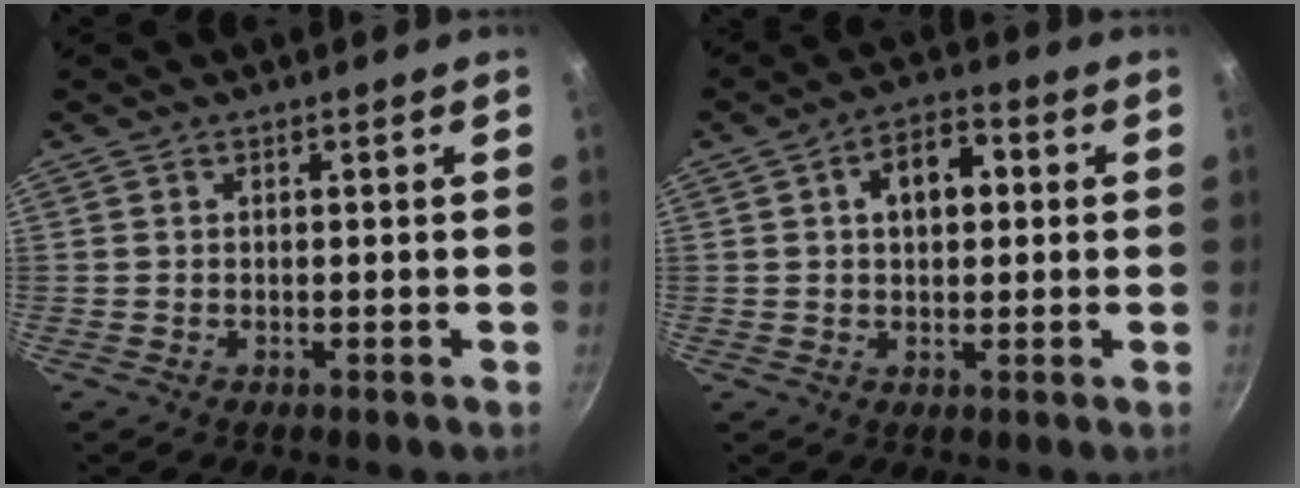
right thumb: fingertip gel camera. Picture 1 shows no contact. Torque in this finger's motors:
{"motor_torque": [-0.68, 0.87, 0.20, 0.42, 0.03]}